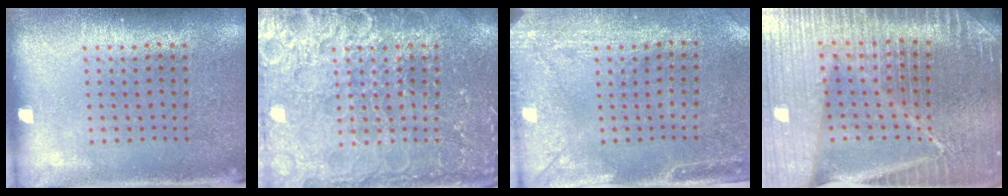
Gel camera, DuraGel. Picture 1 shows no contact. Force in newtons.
{"total": 6.9, "press": 6.8, "slide": 0.9}
{"total": 3.0, "press": 2.4, "slide": 1.8}
{"total": 6.3, "press": 5.5, "slide": 3.0}